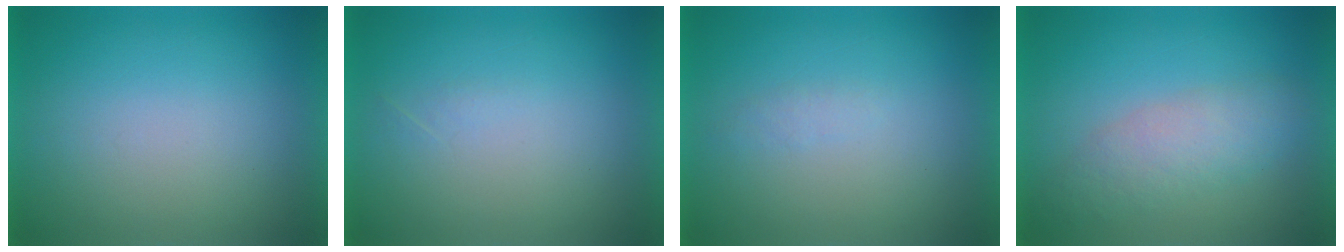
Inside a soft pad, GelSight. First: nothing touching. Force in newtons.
{"total": 1.0}
{"total": 1.2}
{"total": 3.7}